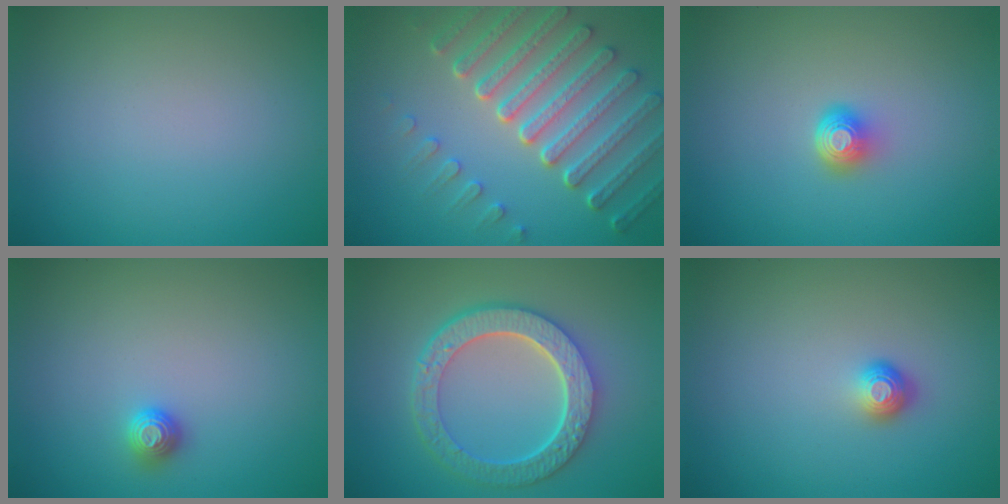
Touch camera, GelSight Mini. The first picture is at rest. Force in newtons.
{"total": 7.2, "press": 5.5, "slide": 4.6}
{"total": 2.0, "press": 1.4, "slide": 1.4}
{"total": 1.0, "press": 1.0, "slide": 0.3}
{"total": 6.8, "press": 5.1, "slide": 4.5}
{"total": 1.2, "press": 0.9, "slide": 0.7}